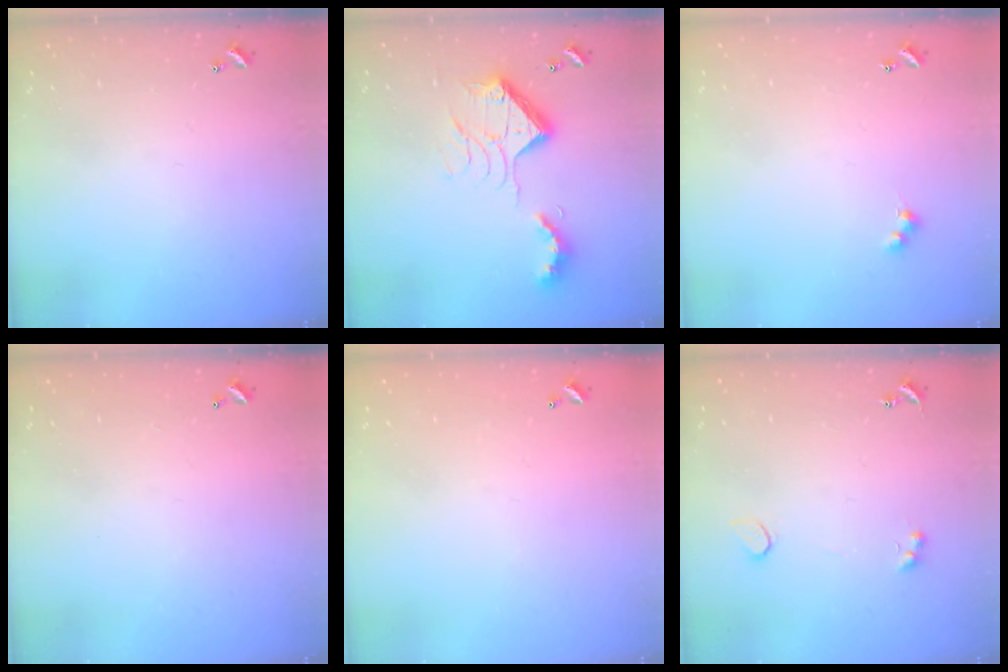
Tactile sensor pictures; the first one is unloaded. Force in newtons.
{"total": 15.7, "press": 15.7, "slide": 1.2}
{"total": 3.0, "press": 2.9, "slide": 0.5}
{"total": 2.8, "press": 2.8, "slide": 0.1}
{"total": 2.9, "press": 2.9, "slide": 0.1}
{"total": 2.1, "press": 1.9, "slide": 1.0}